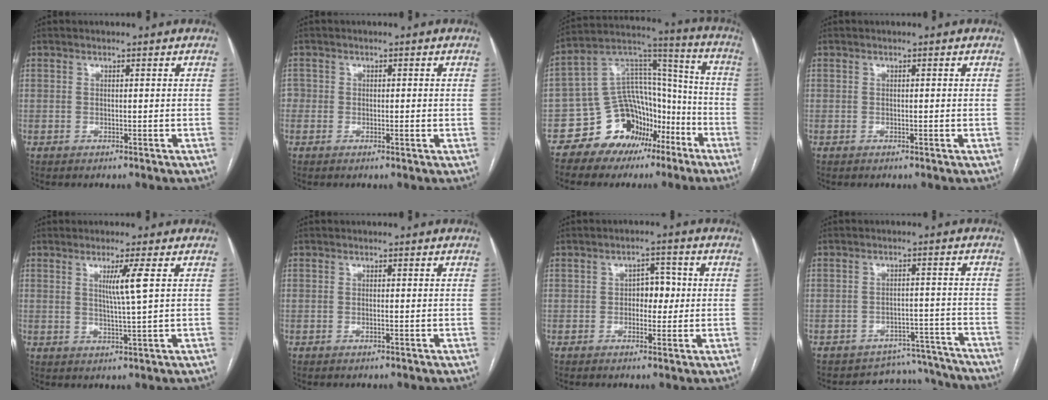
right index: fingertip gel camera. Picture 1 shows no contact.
{"total": 2.6, "force": [-0.4, 1.8, 1.9], "torque": [-0.038, 0.010, -0.009]}
{"total": 14.6, "force": [-8.2, 10.3, 6.4], "torque": [-0.103, 0.073, -0.130]}
{"total": 0.7, "force": [0.0, 0.1, 0.6], "torque": [-0.011, 0.001, 0.001]}
{"total": 4.0, "force": [1.2, -0.9, 3.7], "torque": [-0.071, -0.008, 0.023]}
{"total": 0.5, "force": [-0.2, 0.0, 0.5], "torque": [-0.011, -0.001, -0.002]}
{"total": 3.8, "force": [-0.1, 2.4, 3.0], "torque": [-0.037, 0.013, -0.001]}
{"total": 10.0, "force": [-9.3, 3.3, -1.4], "torque": [0.041, 0.049, -0.113]}